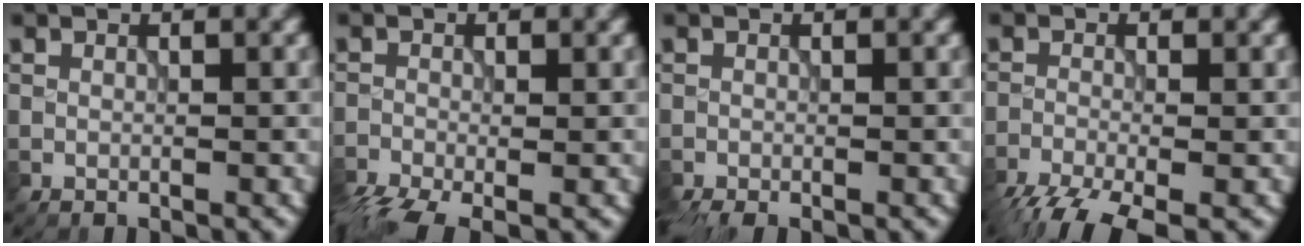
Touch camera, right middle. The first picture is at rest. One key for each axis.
{"total": 4.8, "fx": -3.4, "fy": 1.5, "fz": 3.0, "tx": -0.059, "ty": -0.019, "tz": -0.070}
{"total": 2.2, "fx": -1.9, "fy": 0.5, "fz": 1.1, "tx": -0.021, "ty": -0.011, "tz": -0.036}
{"total": 6.9, "fx": -5.0, "fy": 1.8, "fz": 4.3, "tx": -0.086, "ty": -0.037, "tz": -0.096}